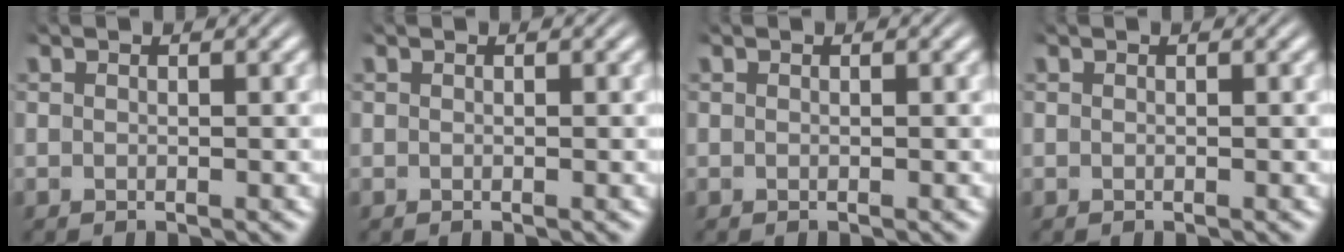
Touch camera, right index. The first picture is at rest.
{"total": 0.0}
{"total": 0.0}
{"total": 0.0}